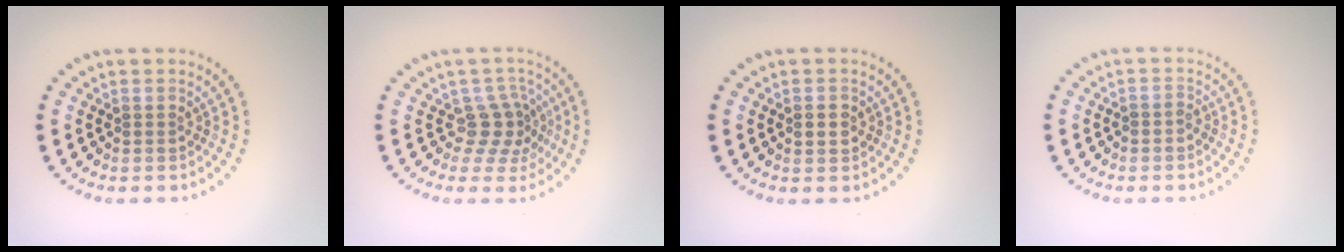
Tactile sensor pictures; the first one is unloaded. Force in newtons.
{"total": 2.9, "press": 2.2, "slide": 1.9}
{"total": 0.8, "press": 0.8, "slide": 0.2}
{"total": 0.6, "press": 0.4, "slide": 0.4}